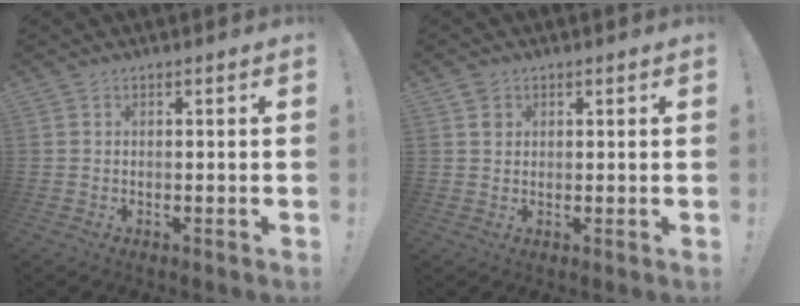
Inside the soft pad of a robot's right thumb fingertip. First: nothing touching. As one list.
[{"total": 2.3, "force": [1.2, 1.8, 0.6], "torque": [0.006, -0.005, 0.019]}]